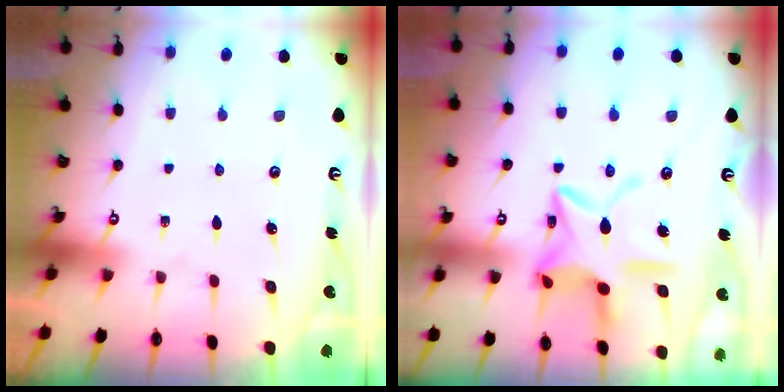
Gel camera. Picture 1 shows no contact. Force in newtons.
{"total": 14.3, "press": 14.2, "slide": 1.1}